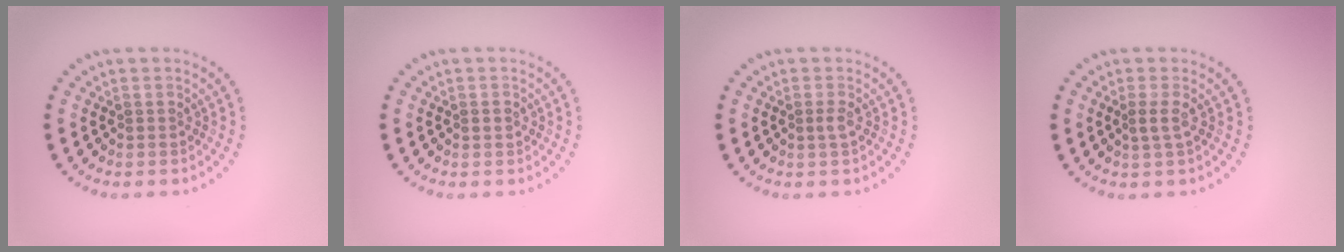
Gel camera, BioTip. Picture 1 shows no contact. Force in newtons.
{"total": 0.9, "press": 0.9, "slide": 0.2}
{"total": 0.8, "press": 0.6, "slide": 0.5}
{"total": 1.2, "press": 0.9, "slide": 0.7}